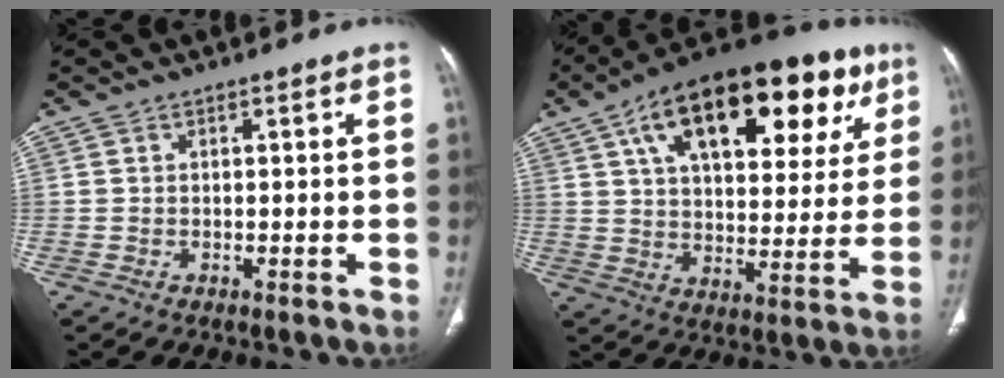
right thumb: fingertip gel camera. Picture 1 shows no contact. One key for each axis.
{"total": 28.3, "fx": 13.1, "fy": 13.5, "fz": 21.1, "tx": -0.282, "ty": 0.010, "tz": 0.195}